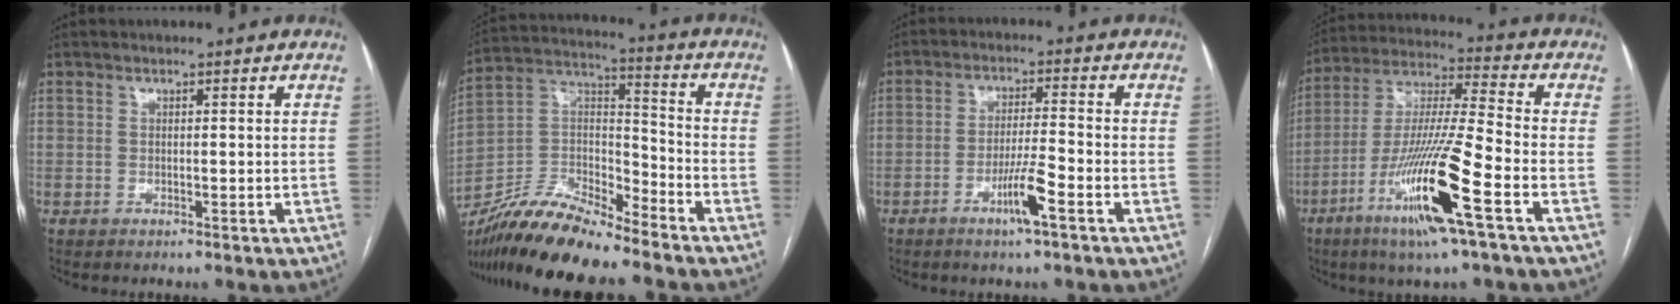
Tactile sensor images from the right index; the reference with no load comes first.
{"total": 15.7, "force": [-13.9, 1.9, 7.1], "torque": [-0.129, 0.008, -0.260]}
{"total": 6.0, "force": [-3.1, -0.2, 5.2], "torque": [-0.097, -0.007, -0.059]}
{"total": 17.1, "force": [-7.6, -0.2, 15.3], "torque": [-0.312, -0.023, -0.142]}